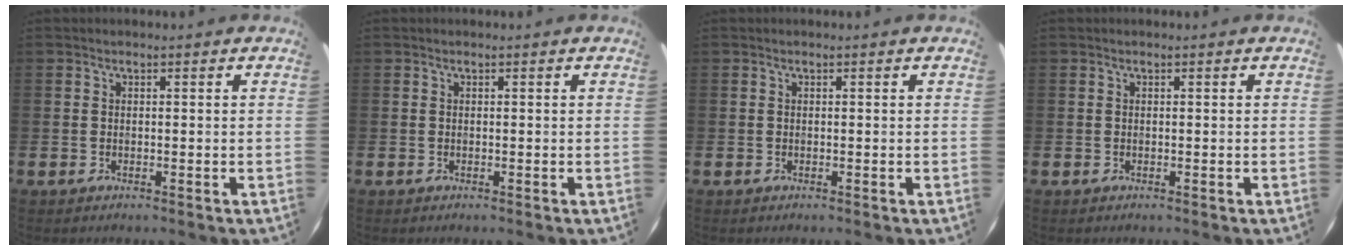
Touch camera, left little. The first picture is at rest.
{"total": 0.0}
{"total": 0.0}
{"total": 0.0}